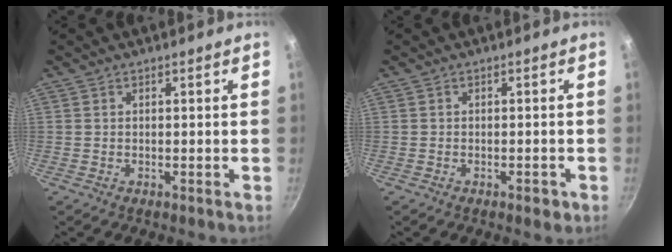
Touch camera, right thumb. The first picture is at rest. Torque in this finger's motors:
{"motor_torque": [-0.14, -0.03, -0.12, 0.02, -0.01]}